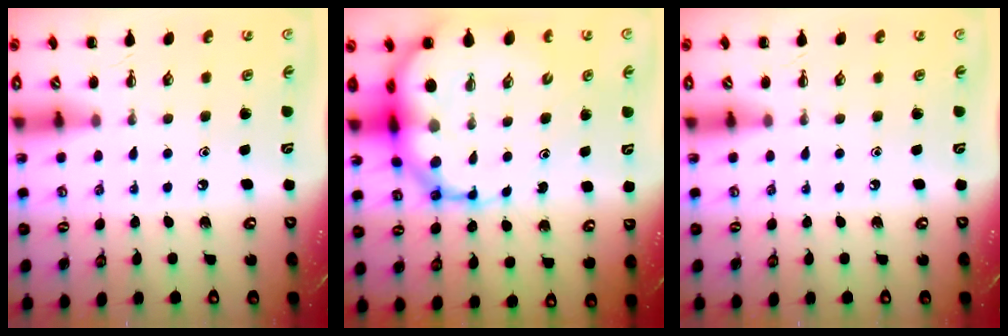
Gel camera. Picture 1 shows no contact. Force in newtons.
{"total": 17.0, "press": 16.4, "slide": 4.4}
{"total": 0.0}